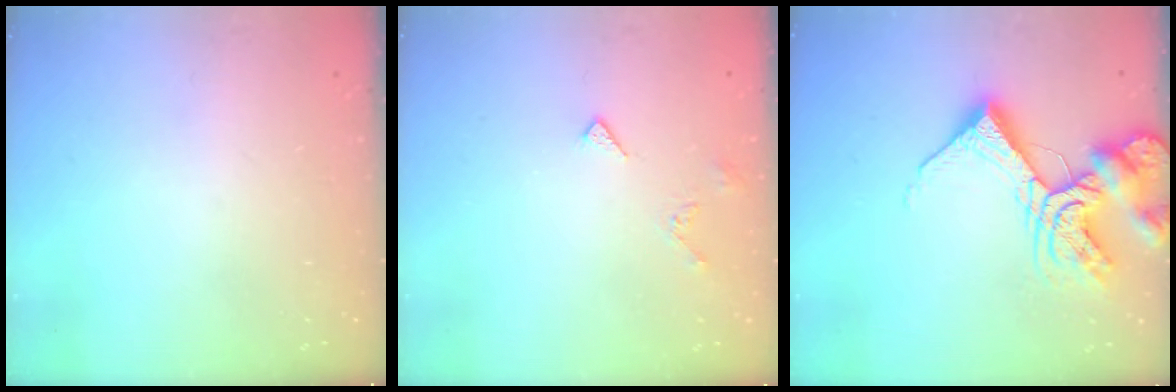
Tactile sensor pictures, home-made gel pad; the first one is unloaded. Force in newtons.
{"total": 5.1, "press": 5.0, "slide": 0.8}
{"total": 16.5, "press": 16.4, "slide": 1.9}